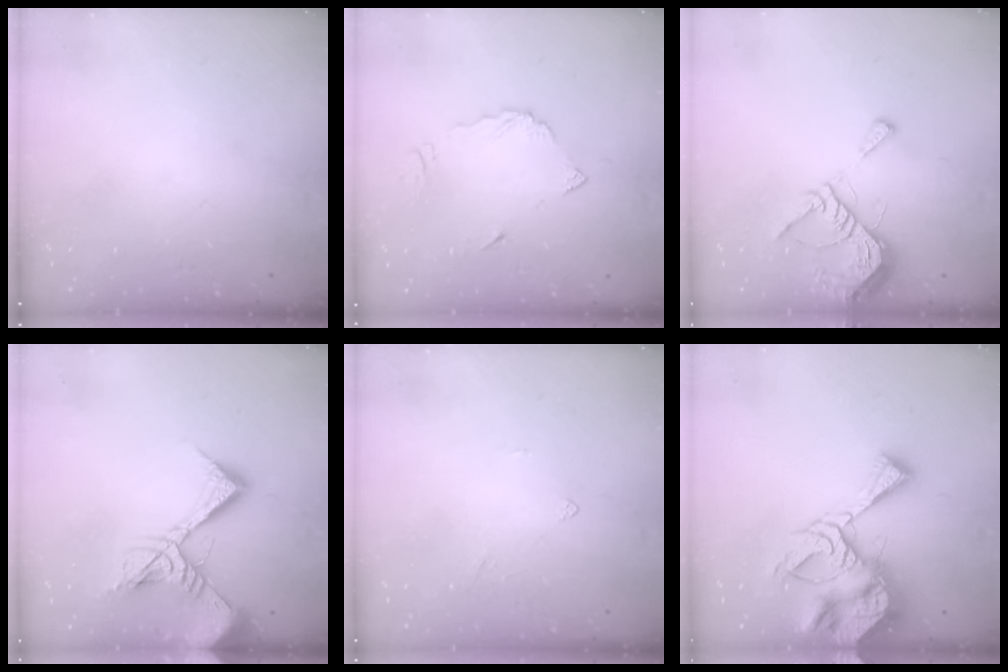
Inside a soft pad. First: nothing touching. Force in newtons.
{"total": 7.1, "press": 7.1, "slide": 0.9}
{"total": 9.3, "press": 9.3, "slide": 1.1}
{"total": 14.4, "press": 14.3, "slide": 1.6}
{"total": 1.9, "press": 1.8, "slide": 0.4}
{"total": 14.5, "press": 14.4, "slide": 1.7}